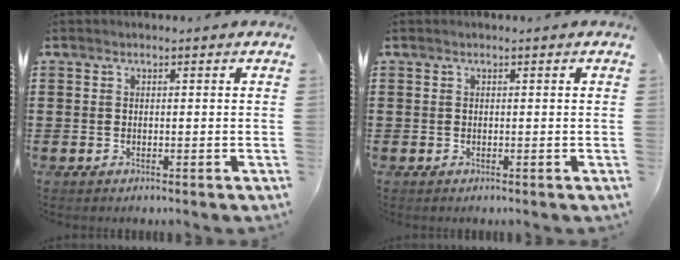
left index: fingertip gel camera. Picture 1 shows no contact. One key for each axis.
{"total": 0.0}